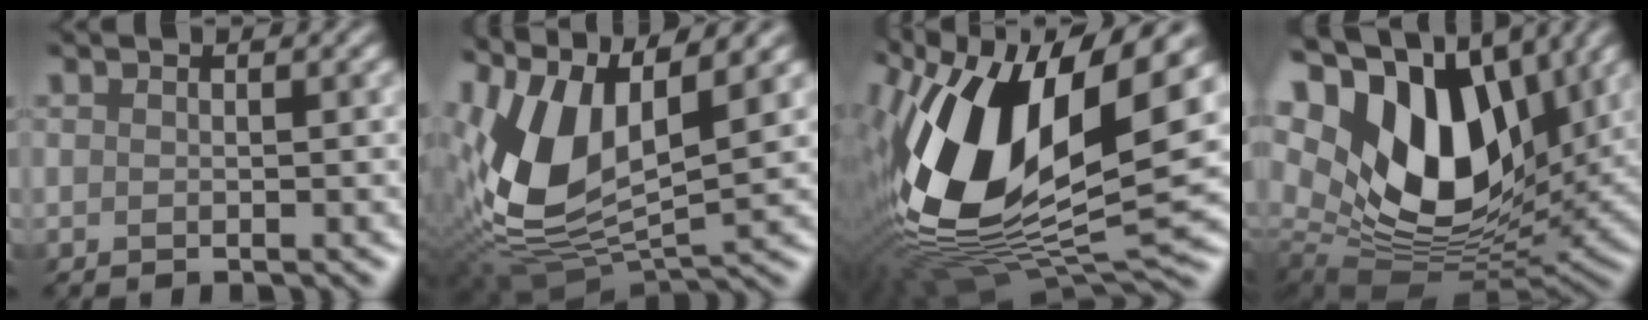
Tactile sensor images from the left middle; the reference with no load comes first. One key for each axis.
{"total": 9.3, "fx": 3.1, "fy": 4.5, "fz": 7.5, "tx": -0.191, "ty": -0.002, "tz": 0.055}
{"total": 16.0, "fx": 1.8, "fy": 7.6, "fz": 13.9, "tx": -0.303, "ty": -0.006, "tz": 0.029}
{"total": 16.9, "fx": 5.7, "fy": 10.3, "fz": 12.2, "tx": -0.246, "ty": 0.010, "tz": 0.098}